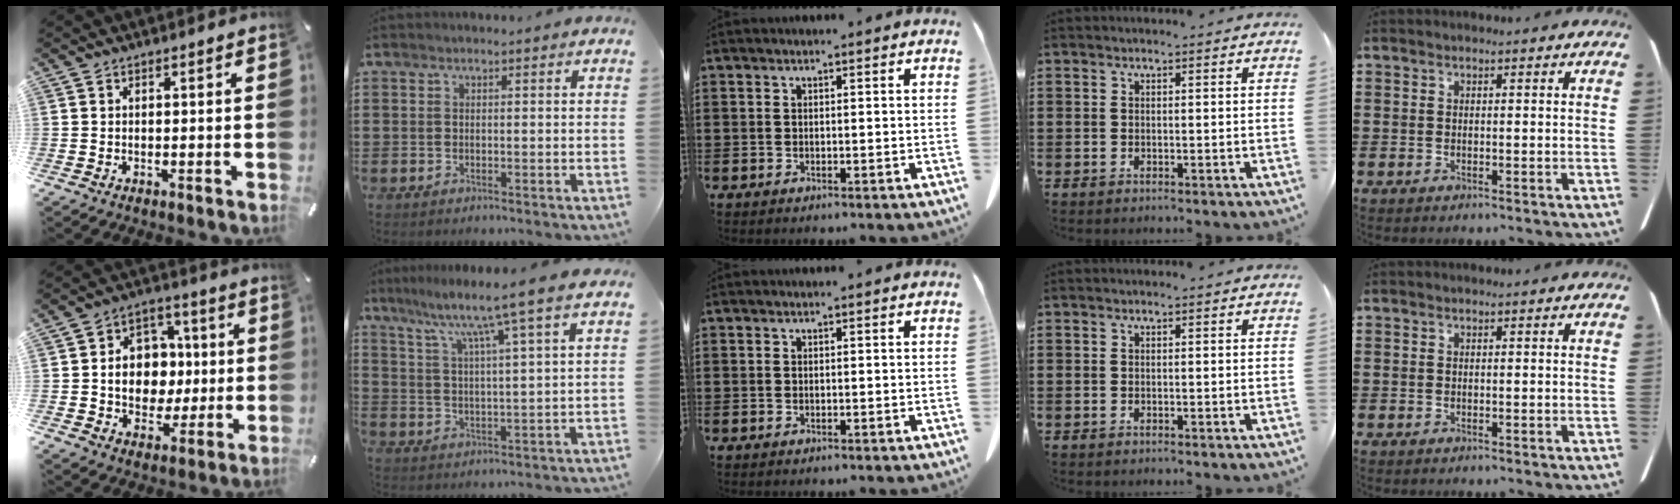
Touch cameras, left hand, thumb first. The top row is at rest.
{"thumb": {"total": 11.4, "force": [-0.2, 9.8, 5.7], "torque": [-0.089, 0.012, 0.003]}, "index": {"total": 7.7, "force": [5.9, -1.2, 4.8], "torque": [-0.116, -0.032, 0.091]}}